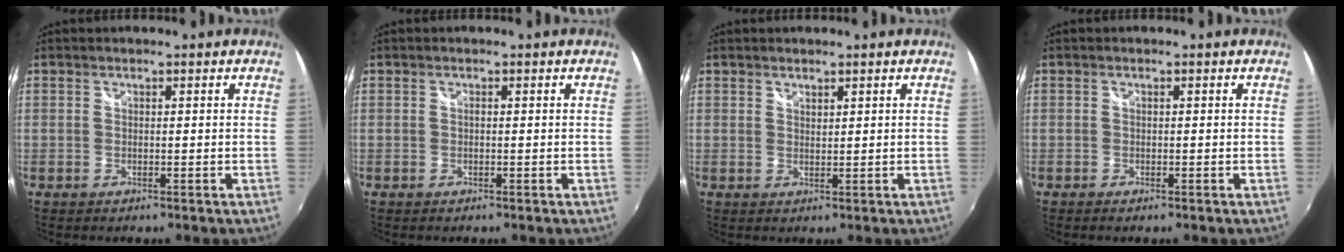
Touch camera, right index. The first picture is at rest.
{"total": 0.0}
{"total": 1.1, "force": [1.0, 0.4, 0.3], "torque": [-0.002, 0.000, 0.017]}
{"total": 0.6, "force": [-0.5, 0.3, 0.3], "torque": [-0.008, -0.003, -0.011]}